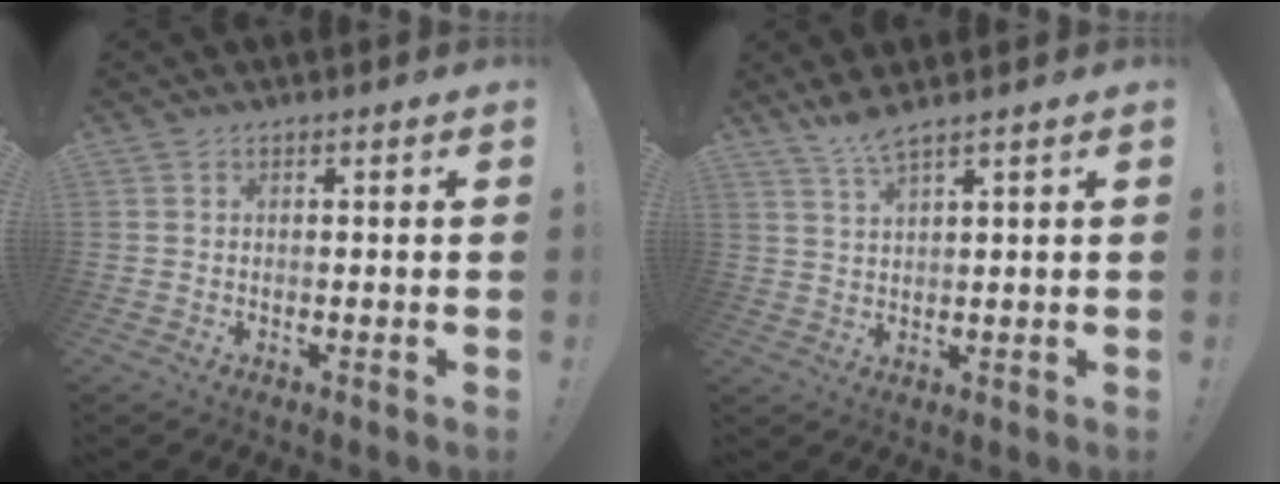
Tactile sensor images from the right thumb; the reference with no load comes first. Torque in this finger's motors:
{"motor_torque": [0.00, 0.00, 0.00, 0.00, 0.00]}